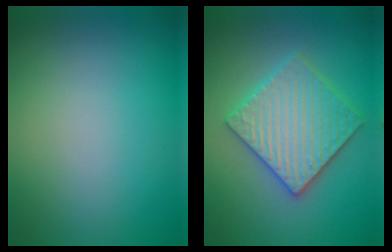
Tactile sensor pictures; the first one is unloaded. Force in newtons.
{"total": 5.9, "press": 5.8, "slide": 1.0}